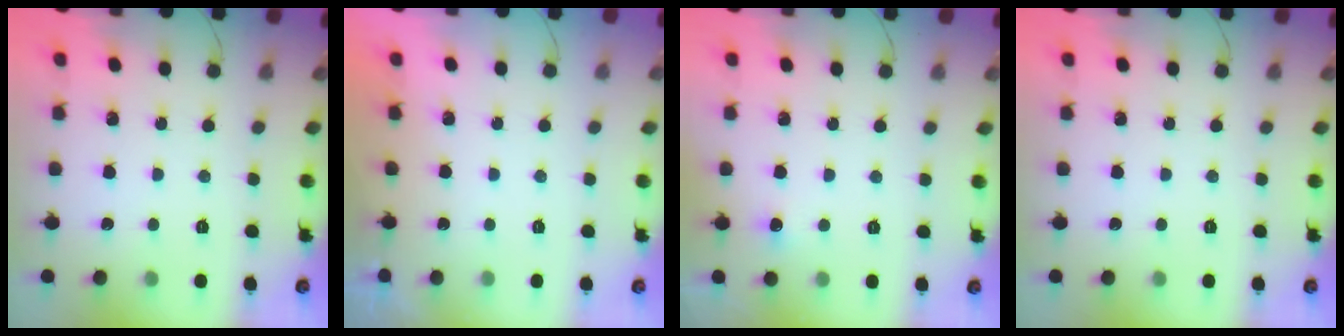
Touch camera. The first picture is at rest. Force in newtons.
{"total": 1.8, "press": 0.1, "slide": 1.8}
{"total": 3.5, "press": 3.2, "slide": 1.5}
{"total": 0.0}